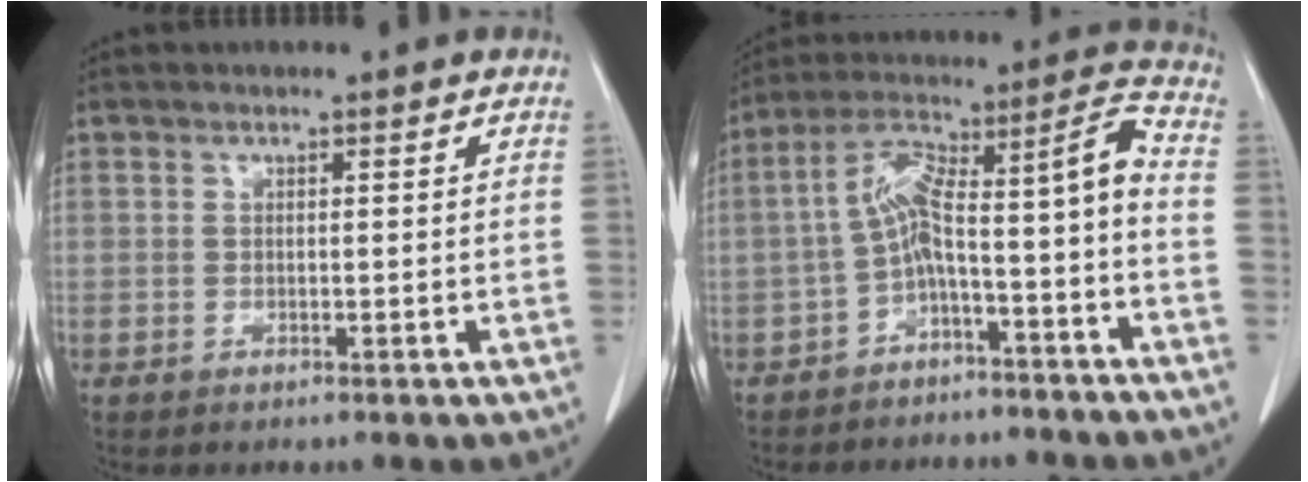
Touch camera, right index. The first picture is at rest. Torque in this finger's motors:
{"motor_torque": [1.19, -0.50, 0.60, 0.15]}